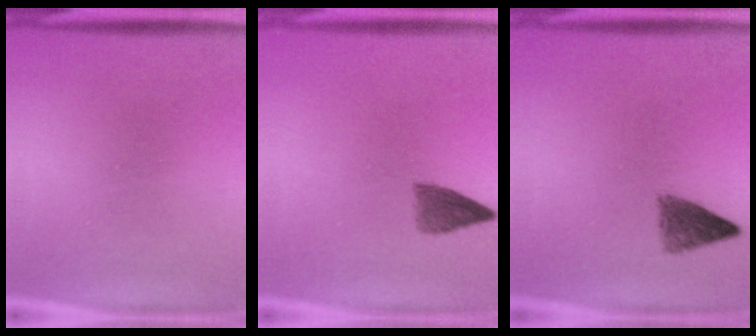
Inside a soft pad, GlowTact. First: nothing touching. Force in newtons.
{"total": 3.0}
{"total": 3.3}